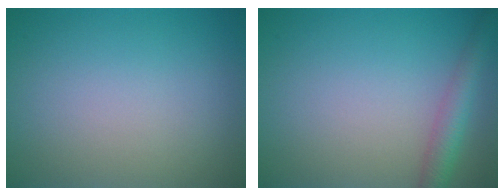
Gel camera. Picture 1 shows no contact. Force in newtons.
{"total": 3.0, "press": 3.0, "slide": 0.1}